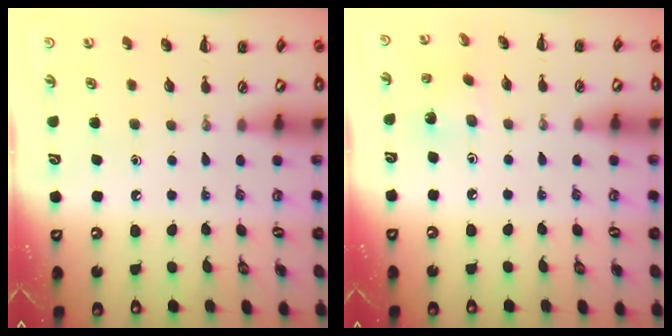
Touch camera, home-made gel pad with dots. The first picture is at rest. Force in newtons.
{"total": 1.5, "press": 1.3, "slide": 0.6}